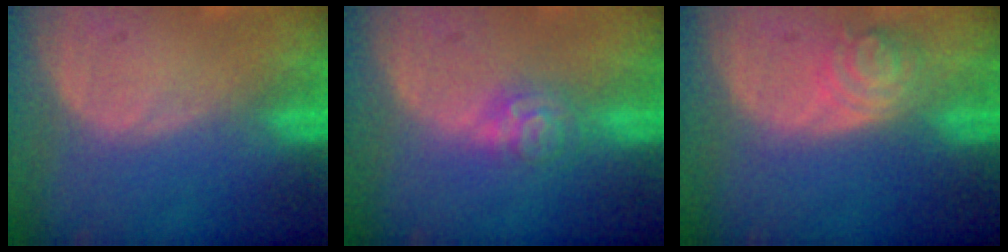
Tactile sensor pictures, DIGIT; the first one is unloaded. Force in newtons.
{"total": 4.4, "press": 3.9, "slide": 2.0}
{"total": 4.1, "press": 4.1, "slide": 0.1}